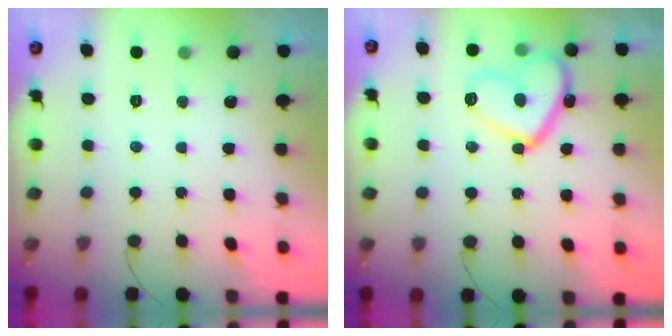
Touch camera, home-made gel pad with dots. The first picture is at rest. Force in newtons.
{"total": 14.2, "press": 14.2, "slide": 1.2}